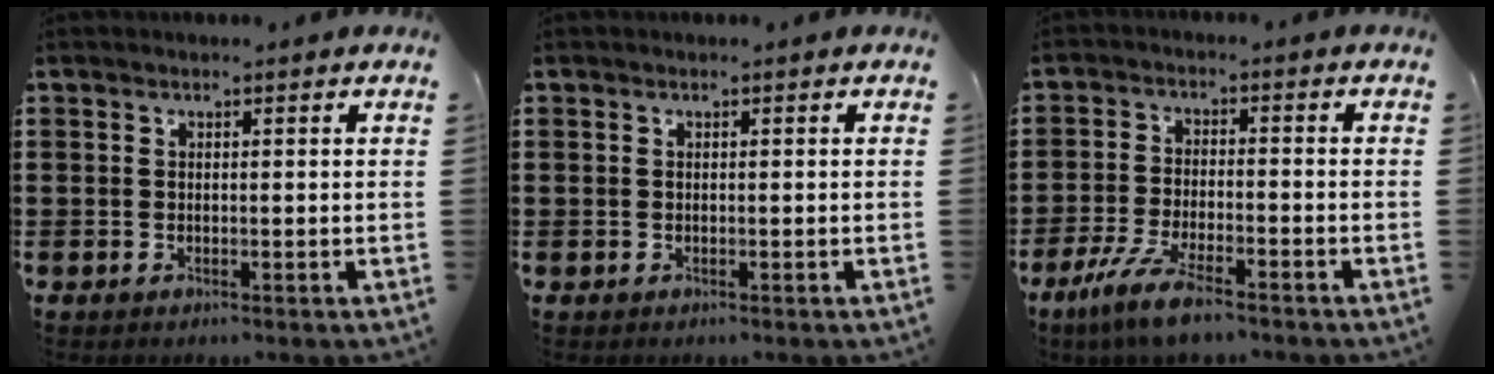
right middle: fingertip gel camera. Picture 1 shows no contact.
{"total": 0.0}
{"total": 6.7, "force": [-5.0, 0.9, 4.3], "torque": [-0.103, -0.016, -0.098]}